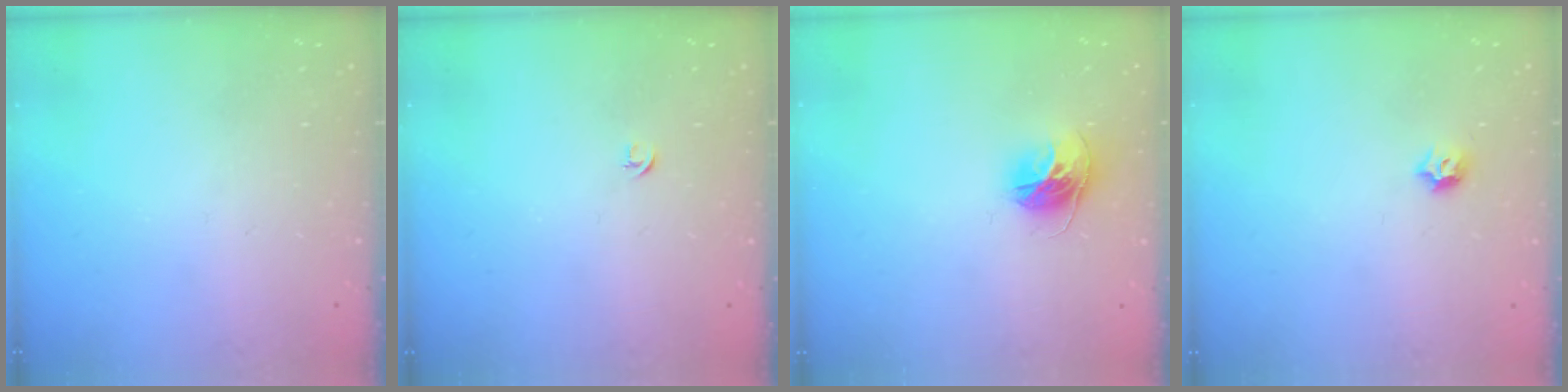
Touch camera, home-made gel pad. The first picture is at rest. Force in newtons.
{"total": 2.7, "press": 2.6, "slide": 0.6}
{"total": 11.2, "press": 11.2, "slide": 1.1}
{"total": 3.8, "press": 3.8, "slide": 0.8}